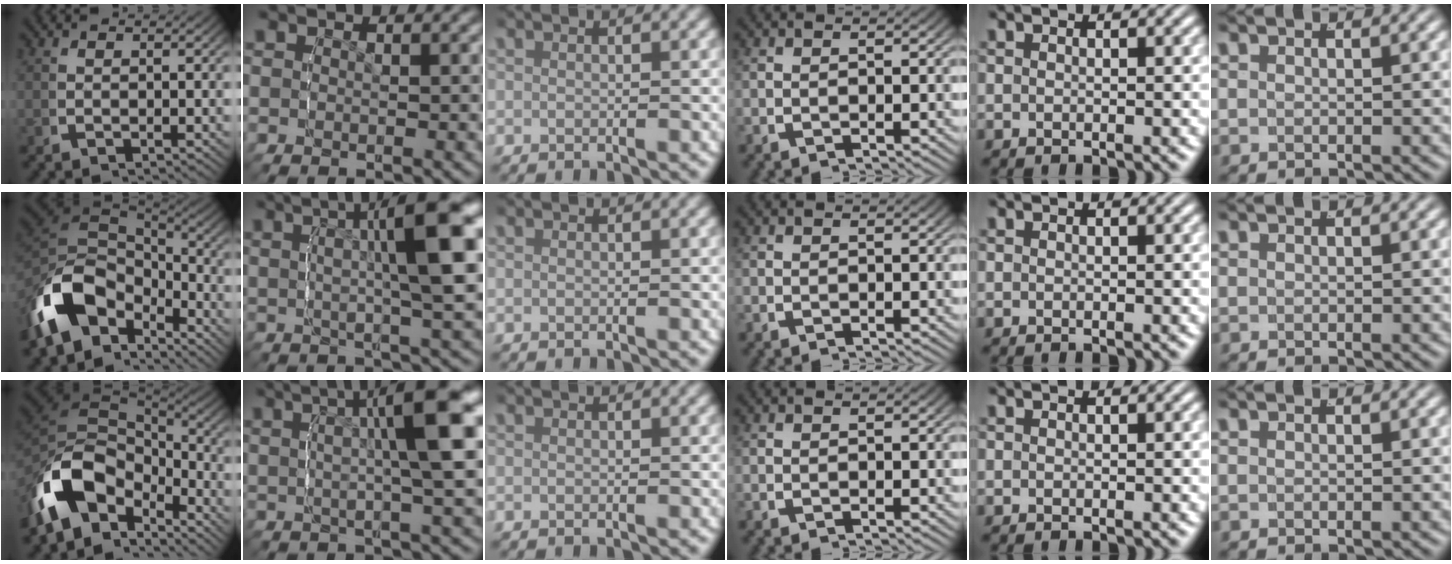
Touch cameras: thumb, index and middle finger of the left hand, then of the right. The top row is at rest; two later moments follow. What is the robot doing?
{"motion": "lift_and_place", "object": "markers"}